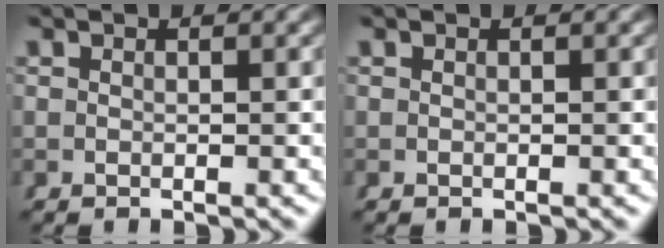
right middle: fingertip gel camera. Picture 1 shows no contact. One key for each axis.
{"total": 0.0}